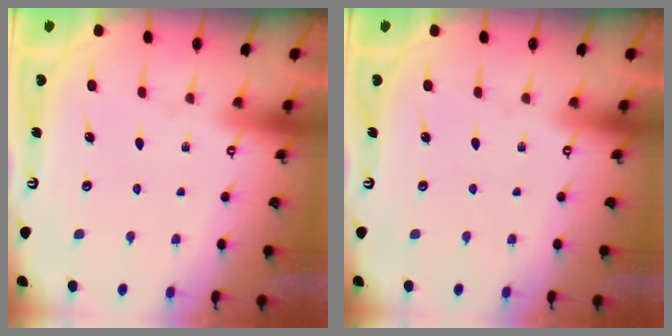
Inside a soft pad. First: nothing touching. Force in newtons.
{"total": 0.0}